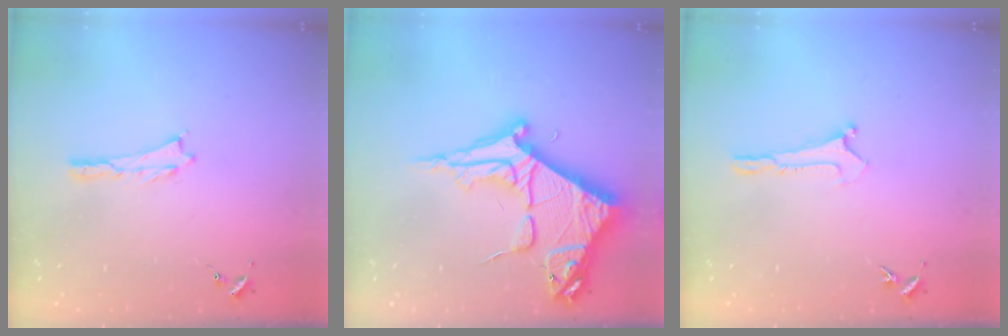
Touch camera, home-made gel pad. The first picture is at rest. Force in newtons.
{"total": 10.6, "press": 10.5, "slide": 1.3}
{"total": 0.0}